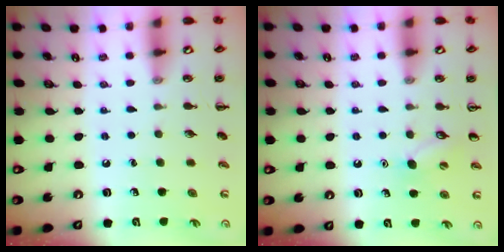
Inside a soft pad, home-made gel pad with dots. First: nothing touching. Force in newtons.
{"total": 6.4, "press": 6.2, "slide": 1.7}